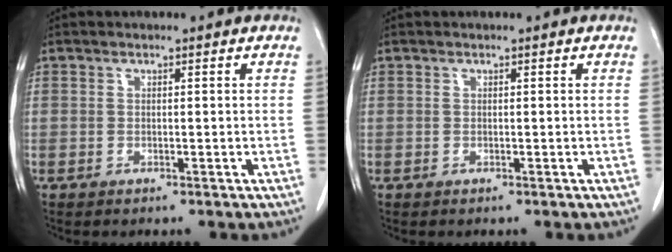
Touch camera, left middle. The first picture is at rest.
{"total": 0.0}